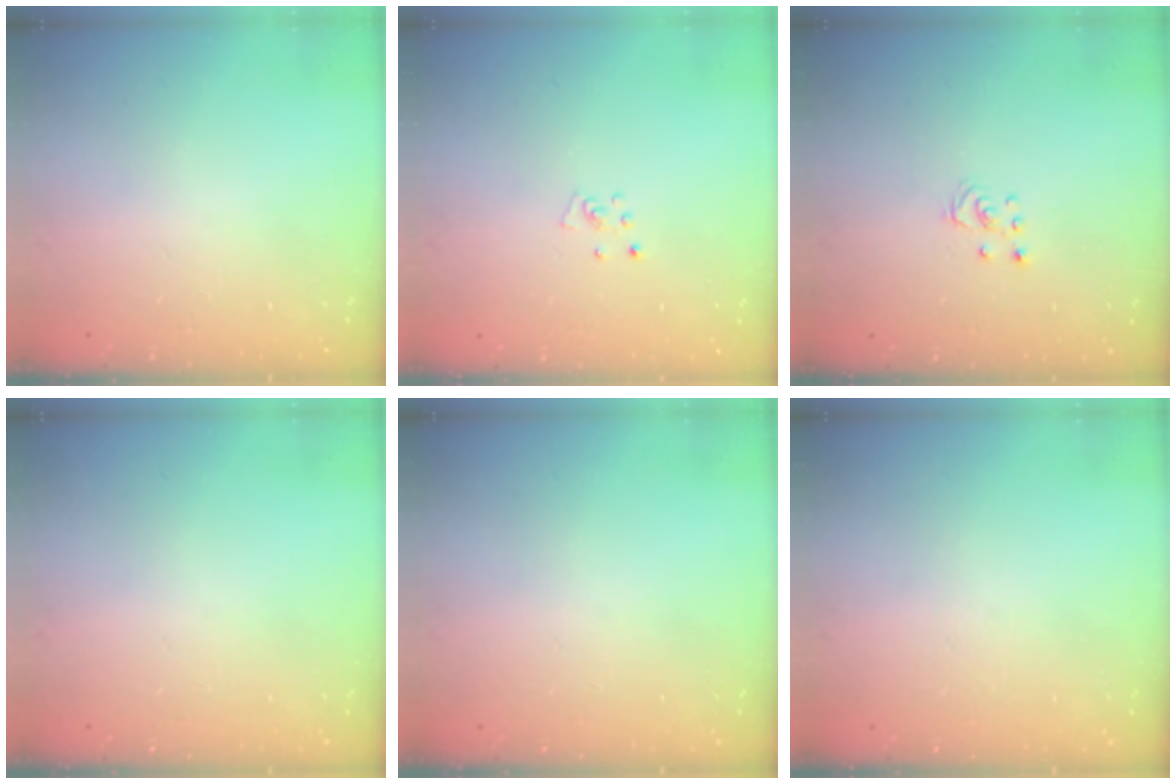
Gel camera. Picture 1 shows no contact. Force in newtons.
{"total": 3.1, "press": 3.1, "slide": 0.3}
{"total": 2.5, "press": 2.5, "slide": 0.2}
{"total": 0.0}
{"total": 0.0}
{"total": 0.0}